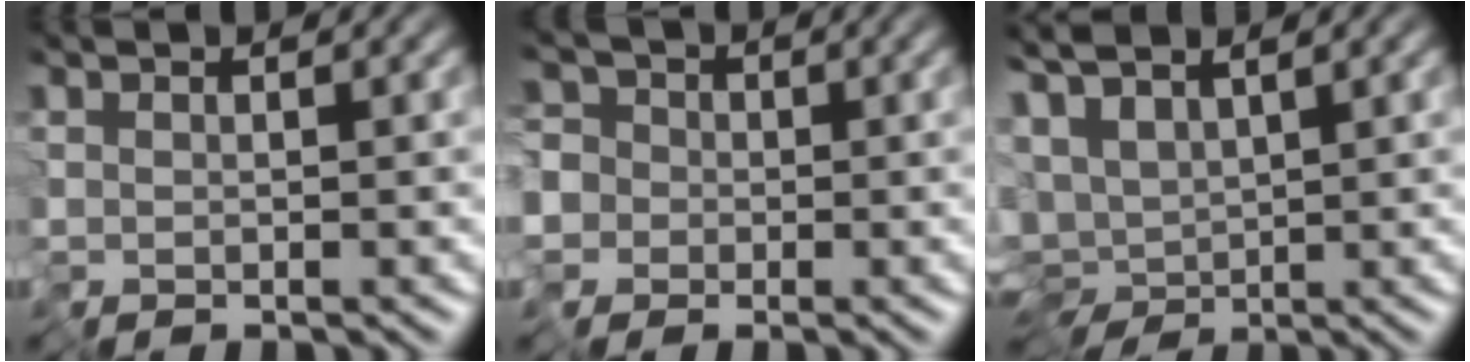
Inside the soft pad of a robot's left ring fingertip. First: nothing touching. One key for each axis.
{"total": 5.3, "fx": -0.4, "fy": 5.1, "fz": 1.4, "tx": -0.026, "ty": 0.024, "tz": -0.035}
{"total": 5.2, "fx": 0.7, "fy": 3.0, "fz": 4.2, "tx": -0.076, "ty": -0.005, "tz": 0.023}